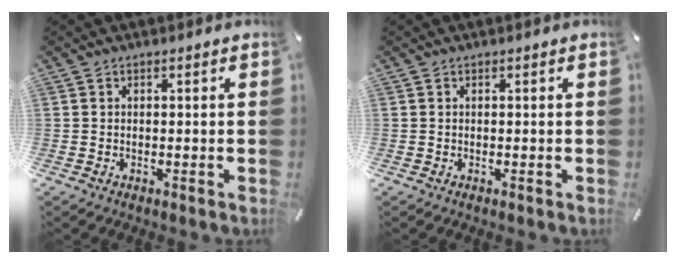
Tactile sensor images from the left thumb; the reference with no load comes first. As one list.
[{"total": 0.0}]